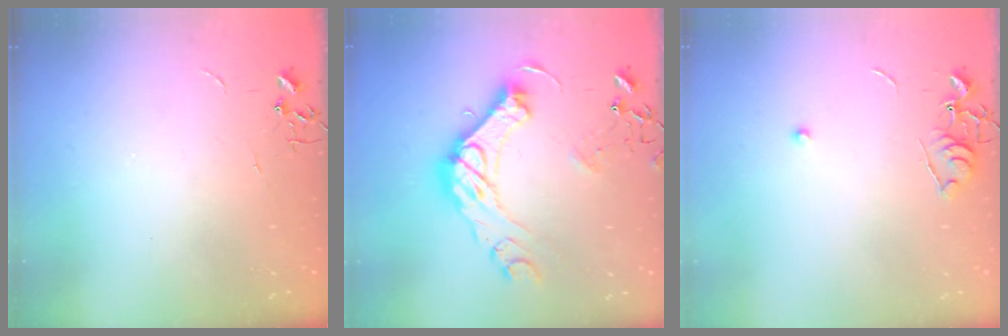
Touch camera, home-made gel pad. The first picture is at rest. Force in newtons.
{"total": 18.8, "press": 18.7, "slide": 1.8}
{"total": 6.0, "press": 6.0, "slide": 0.7}